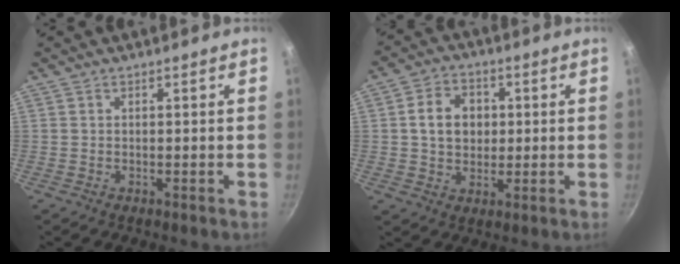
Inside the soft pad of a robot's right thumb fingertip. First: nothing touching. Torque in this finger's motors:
{"motor_torque": [0.51, 1.57, 0.54, 0.00, 0.14]}